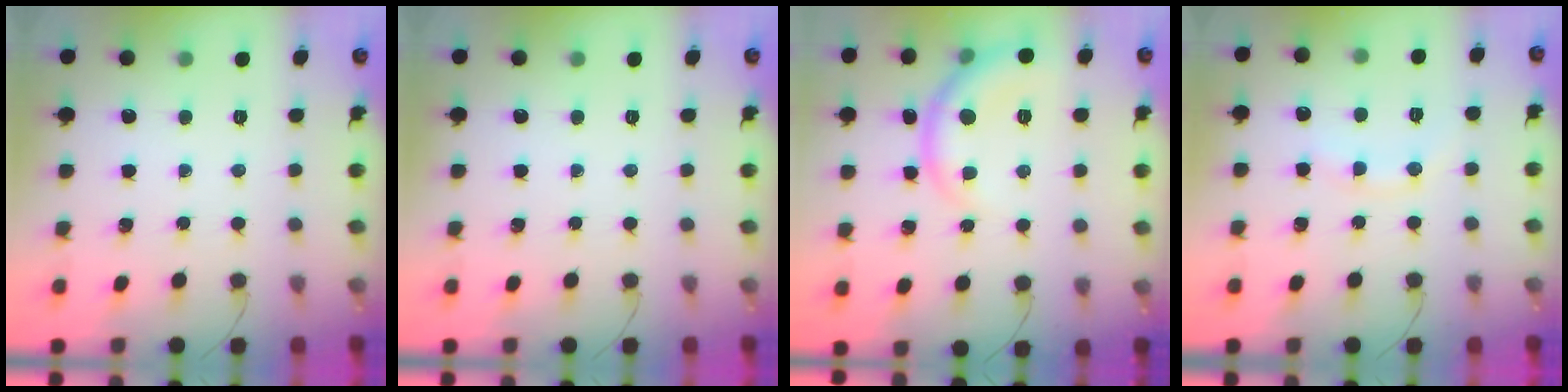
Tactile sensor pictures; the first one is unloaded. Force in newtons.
{"total": 0.0}
{"total": 7.4, "press": 7.3, "slide": 0.9}
{"total": 6.1, "press": 6.0, "slide": 1.1}